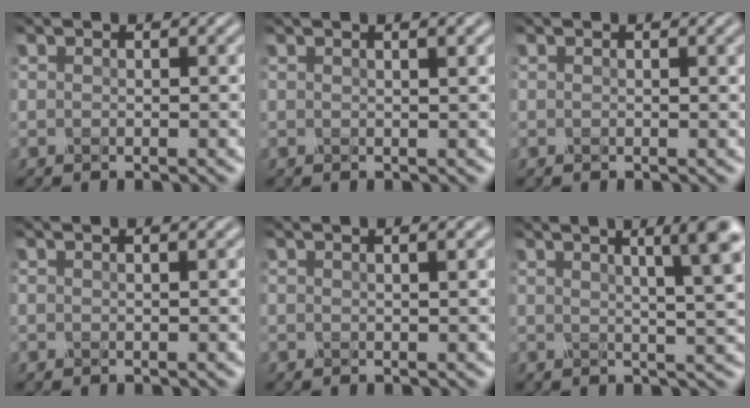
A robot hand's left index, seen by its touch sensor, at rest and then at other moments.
{"total": 2.3, "force": [0.8, 0.9, 2.0], "torque": [-0.013, 0.016, -0.012]}
{"total": 1.4, "force": [0.2, 0.6, 1.2], "torque": [-0.009, 0.005, -0.003]}
{"total": 0.9, "force": [0.2, 0.4, 0.7], "torque": [-0.004, 0.005, -0.008]}
{"total": 1.8, "force": [0.6, 0.7, 1.6], "torque": [-0.011, 0.012, -0.010]}
{"total": 7.7, "force": [2.5, 1.6, 7.2], "torque": [-0.051, 0.027, 0.025]}